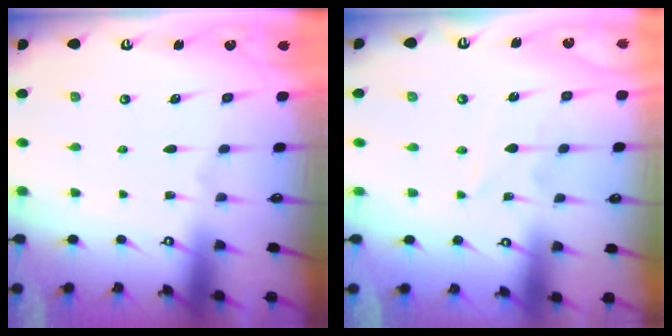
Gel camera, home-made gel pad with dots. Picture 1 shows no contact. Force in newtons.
{"total": 1.6, "press": 1.6, "slide": 0.2}